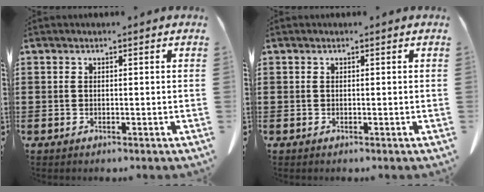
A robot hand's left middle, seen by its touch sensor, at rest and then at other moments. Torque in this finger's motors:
{"motor_torque": [0.00, 0.00, 0.00, 0.00]}